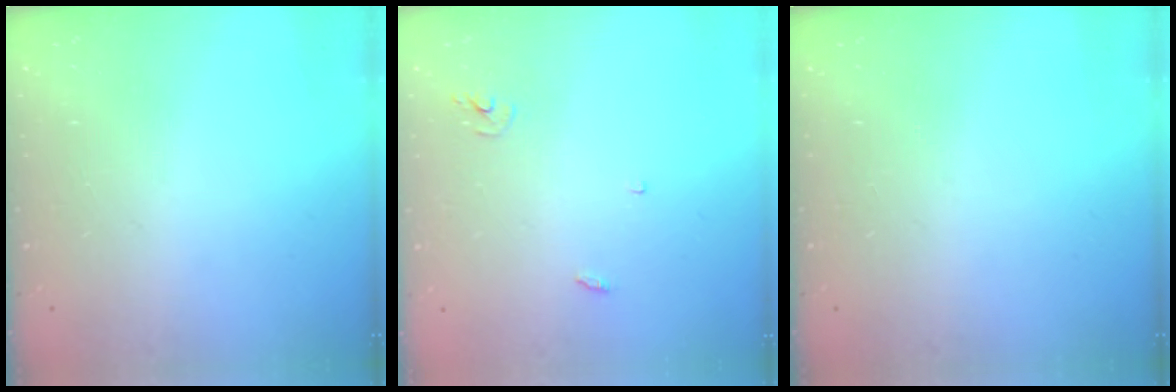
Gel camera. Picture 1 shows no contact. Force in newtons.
{"total": 2.9, "press": 2.9, "slide": 0.2}
{"total": 0.0}